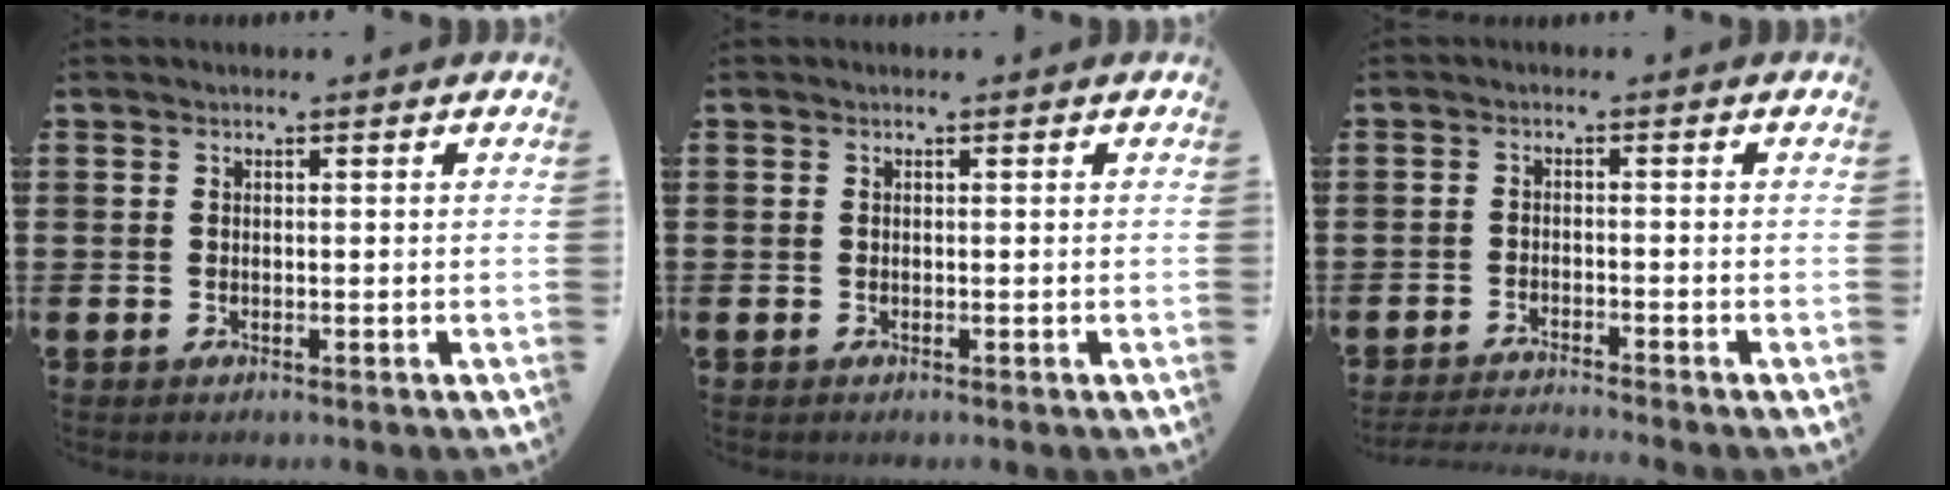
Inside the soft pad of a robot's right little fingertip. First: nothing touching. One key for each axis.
{"total": 0.0}
{"total": 1.8, "fx": -1.8, "fy": -0.3, "fz": 0.3, "tx": -0.004, "ty": 0.001, "tz": -0.036}